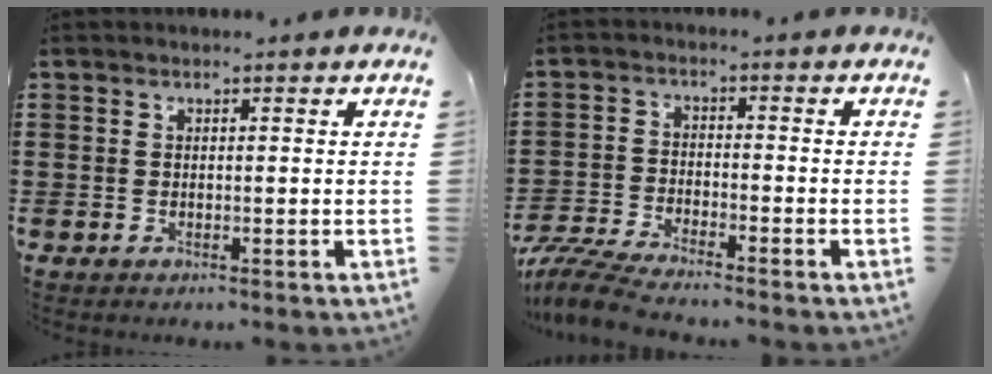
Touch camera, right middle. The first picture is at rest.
{"total": 5.8, "force": [-5.5, 0.5, 1.9], "torque": [-0.056, -0.008, -0.113]}